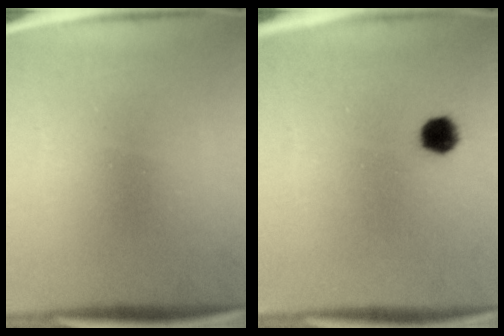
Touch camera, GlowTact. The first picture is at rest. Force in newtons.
{"total": 4.2}